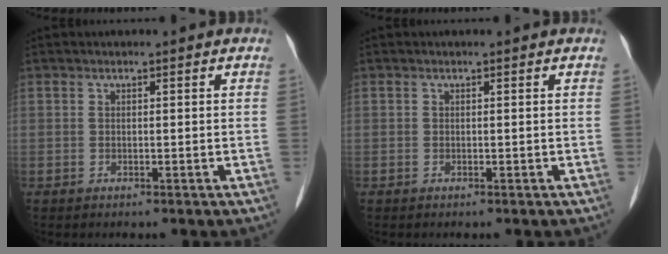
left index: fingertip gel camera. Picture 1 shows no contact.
{"total": 0.0}